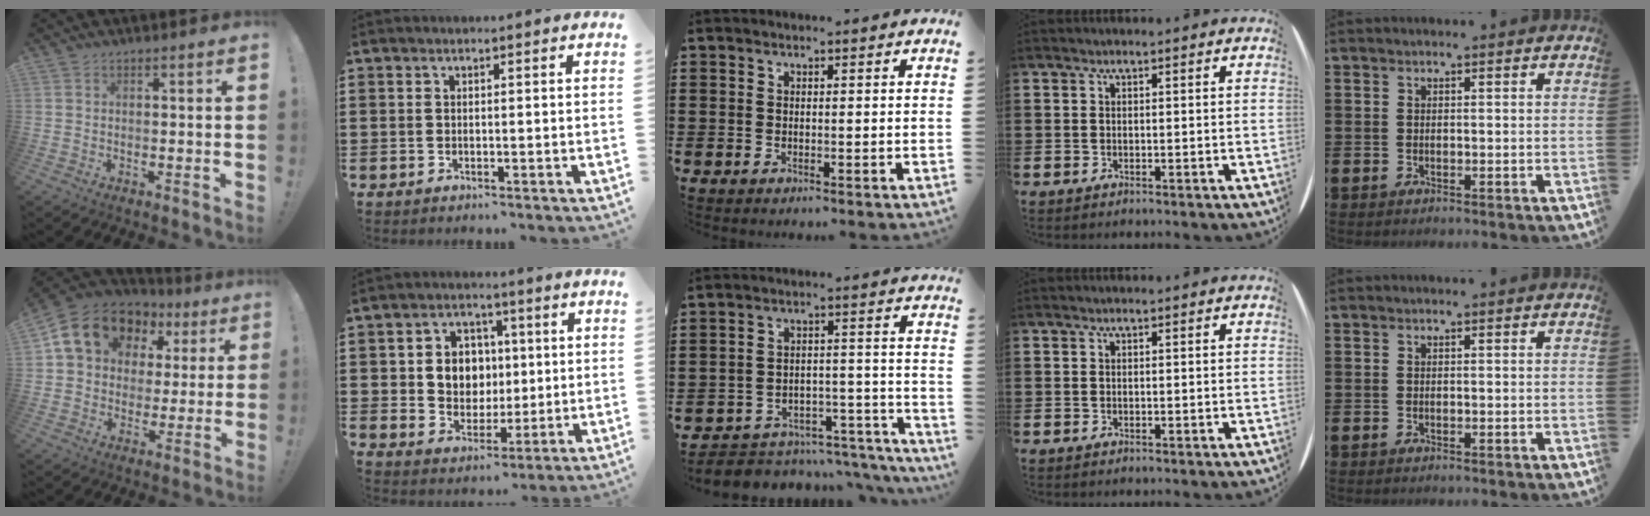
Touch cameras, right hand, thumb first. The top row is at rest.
{"thumb": {"total": 15.3, "force": [6.5, 11.8, 7.2], "torque": [-0.114, -0.023, 0.132]}, "index": {"total": 6.6, "force": [0.8, 6.0, 2.6], "torque": [-0.062, 0.016, 0.010]}, "middle": {"total": 3.9, "force": [-3.6, 1.6, 0.5], "torque": [-0.015, 0.007, -0.077]}}